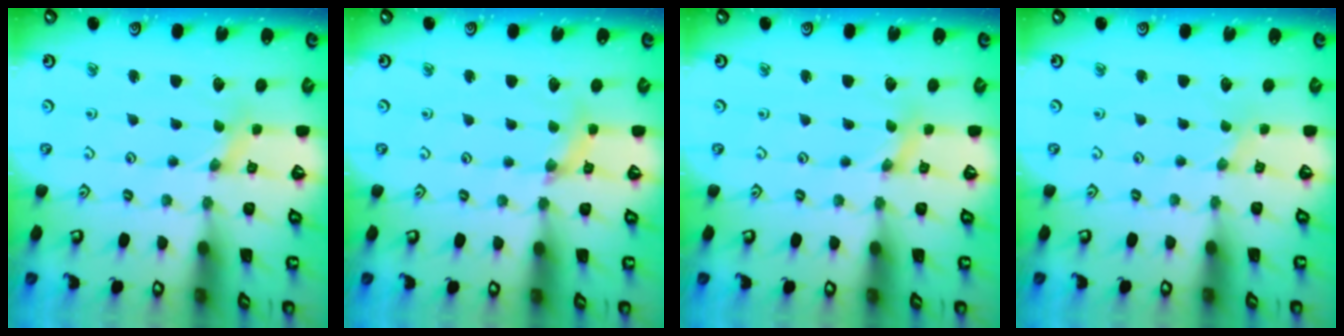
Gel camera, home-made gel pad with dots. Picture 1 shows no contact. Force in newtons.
{"total": 4.8, "press": 4.7, "slide": 0.4}
{"total": 1.1, "press": 1.1, "slide": 0.2}
{"total": 0.0}